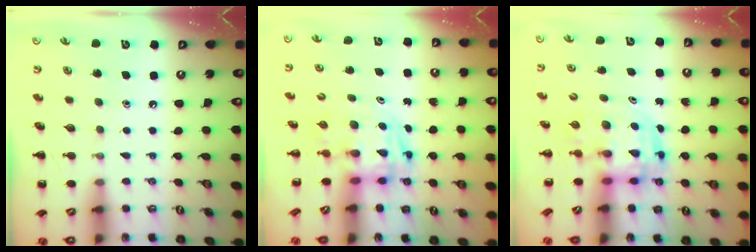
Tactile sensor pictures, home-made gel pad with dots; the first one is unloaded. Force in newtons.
{"total": 2.8, "press": 2.7, "slide": 0.5}
{"total": 4.1, "press": 4.0, "slide": 0.9}